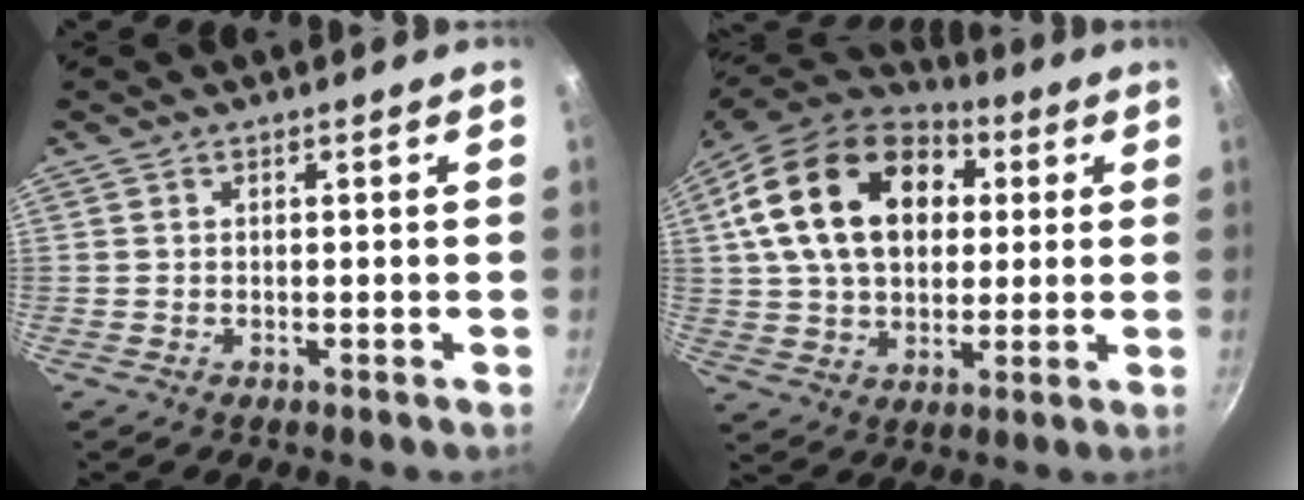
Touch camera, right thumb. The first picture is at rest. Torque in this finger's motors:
{"motor_torque": [-0.37, 3.84, 2.11, 0.50, 0.47]}